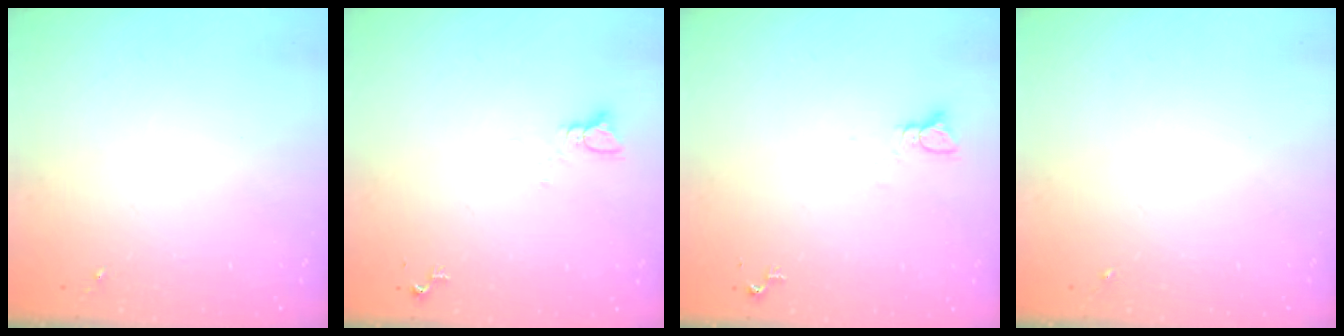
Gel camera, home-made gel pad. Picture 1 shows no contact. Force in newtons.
{"total": 2.2, "press": 2.2, "slide": 0.1}
{"total": 2.2, "press": 2.2, "slide": 0.1}
{"total": 0.0}